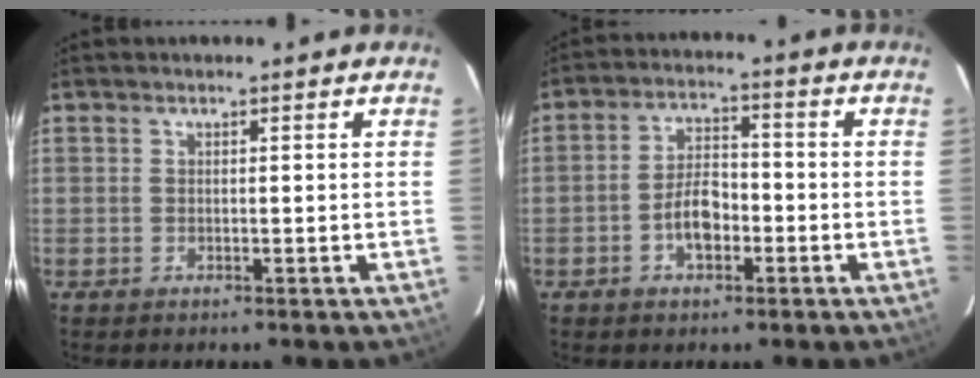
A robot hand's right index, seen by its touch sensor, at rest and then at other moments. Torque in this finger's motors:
{"motor_torque": [1.04, -0.16, 0.21, 0.05]}